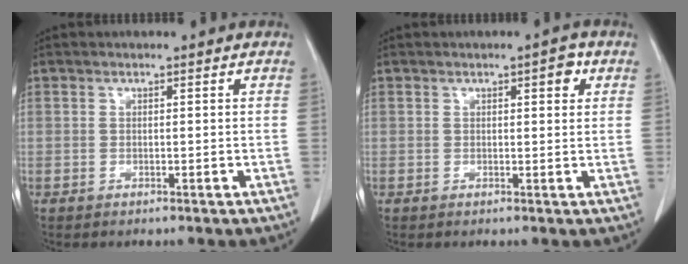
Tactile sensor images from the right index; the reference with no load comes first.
{"total": 2.3, "force": [1.0, 0.8, 1.9], "torque": [-0.022, 0.001, 0.011]}